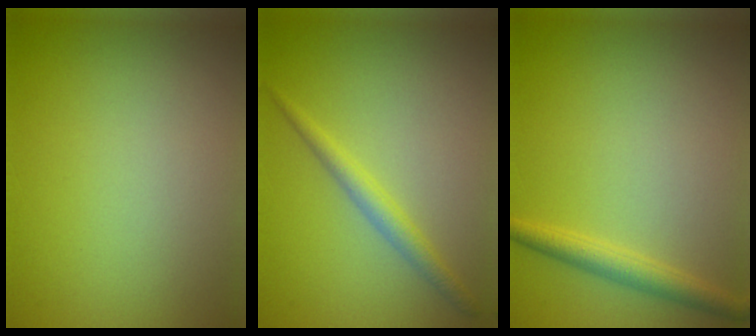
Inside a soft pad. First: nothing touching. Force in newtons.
{"total": 2.0, "press": 2.0, "slide": 0.0}
{"total": 2.3, "press": 2.3, "slide": 0.1}